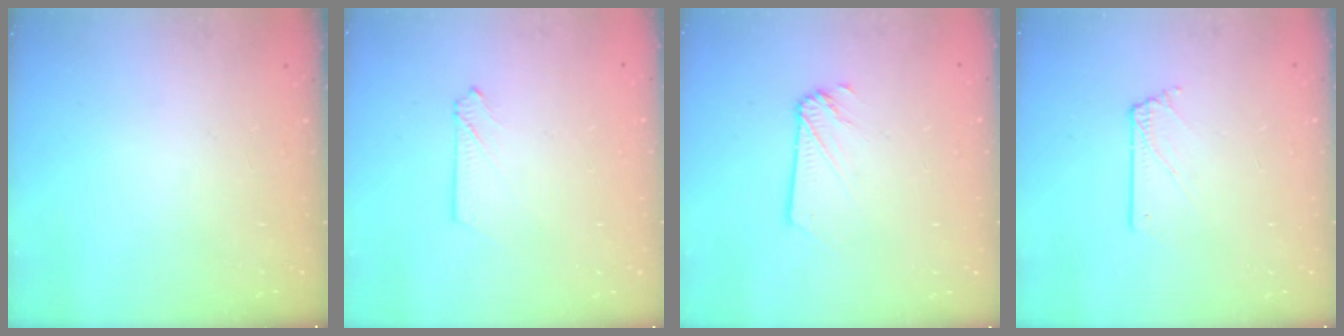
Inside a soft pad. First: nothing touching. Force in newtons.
{"total": 2.2, "press": 2.2, "slide": 0.2}
{"total": 2.0, "press": 2.0, "slide": 0.2}
{"total": 1.4, "press": 1.4, "slide": 0.2}